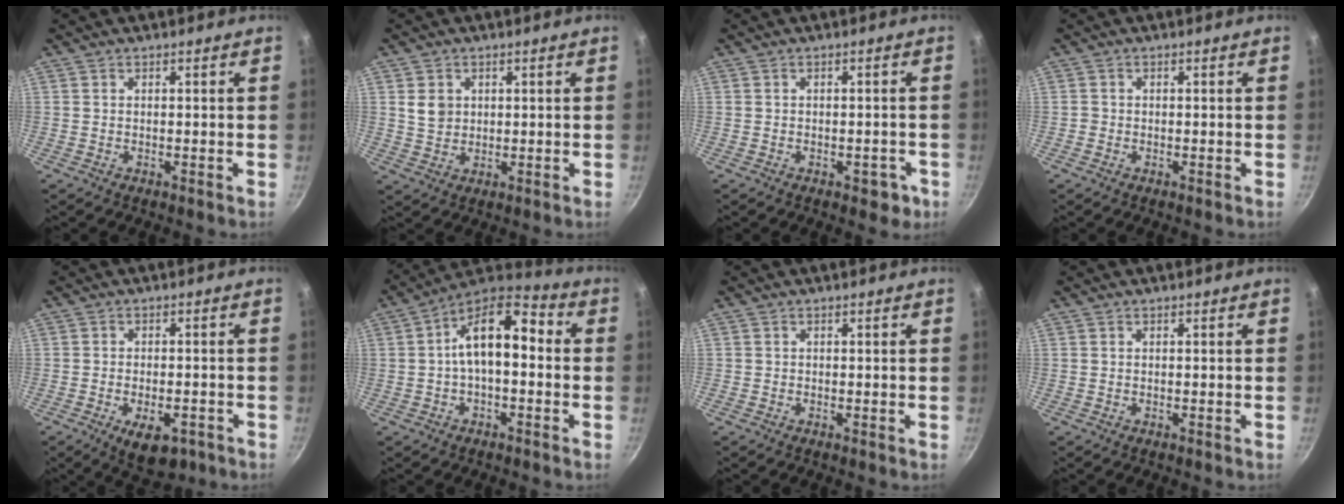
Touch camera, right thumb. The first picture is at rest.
{"total": 4.0, "force": [1.2, 3.3, 1.9], "torque": [-0.018, -0.008, 0.026]}
{"total": 3.1, "force": [-1.6, 1.8, 1.9], "torque": [-0.004, 0.010, -0.018]}
{"total": 0.8, "force": [-0.3, 0.7, 0.1], "torque": [0.000, 0.002, -0.009]}
{"total": 7.8, "force": [-3.8, 4.0, 5.5], "torque": [-0.075, 0.010, -0.050]}
{"total": 13.4, "force": [0.5, 6.9, 11.5], "torque": [-0.170, 0.047, -0.007]}
{"total": 0.0}
{"total": 0.0}